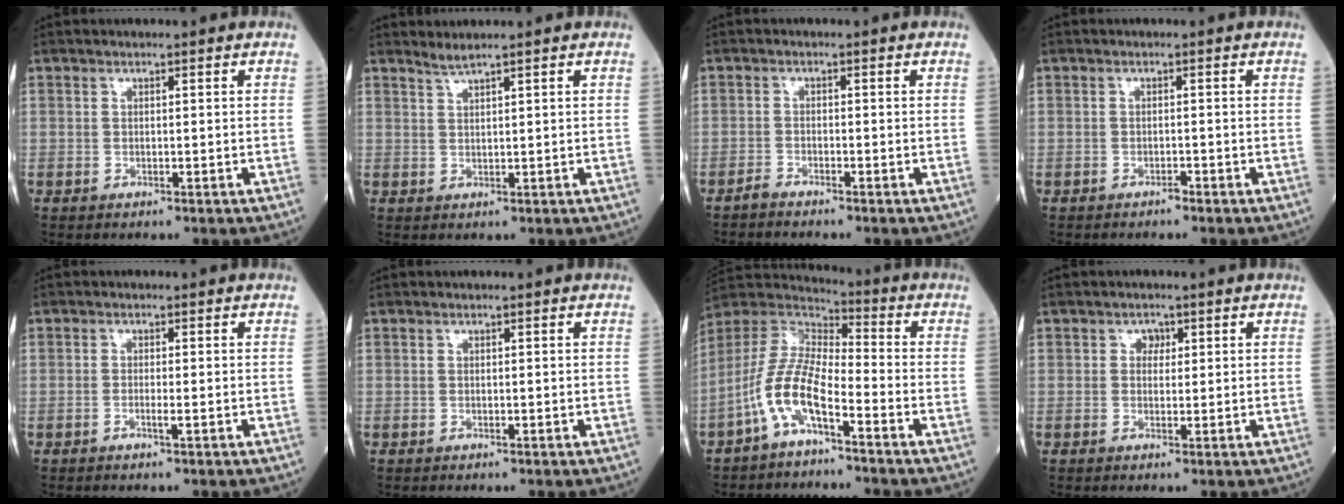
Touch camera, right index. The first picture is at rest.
{"total": 1.5, "force": [1.3, -0.6, 0.4], "torque": [-0.017, -0.001, 0.033]}
{"total": 1.3, "force": [-1.3, -0.3, 0.2], "torque": [-0.009, -0.003, -0.026]}
{"total": 0.6, "force": [-0.5, 0.0, 0.2], "torque": [-0.008, -0.001, -0.008]}
{"total": 0.9, "force": [-0.4, -0.2, 0.8], "torque": [-0.016, 0.001, -0.006]}
{"total": 0.0}
{"total": 9.8, "force": [-5.0, 2.5, 8.0], "torque": [-0.184, 0.008, -0.104]}
{"total": 1.4, "force": [0.6, 1.1, 0.6], "torque": [-0.006, 0.004, 0.008]}